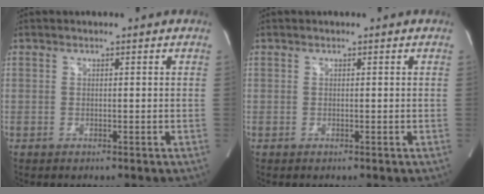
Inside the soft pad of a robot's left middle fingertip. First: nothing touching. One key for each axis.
{"total": 0.0}